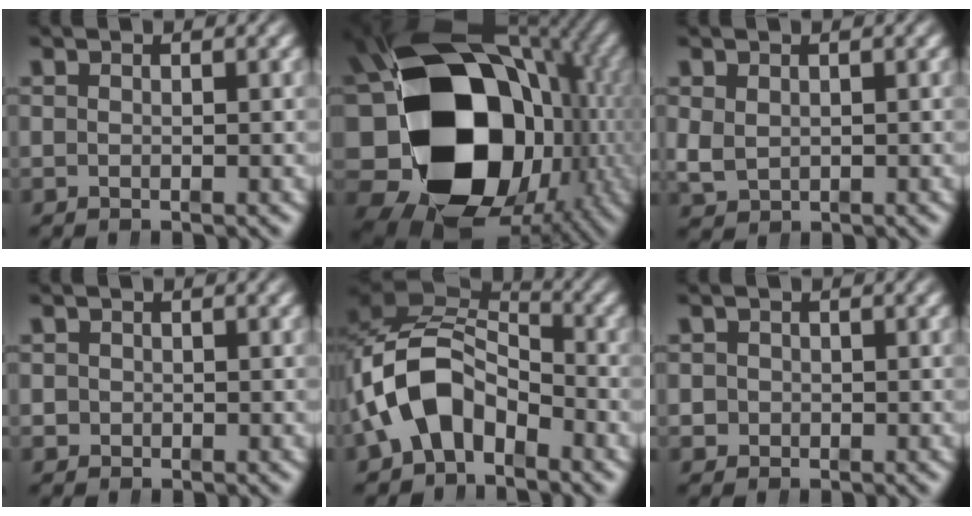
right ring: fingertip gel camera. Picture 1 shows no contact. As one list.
[{"total": 34.4, "force": [-3.5, 23.5, 24.9], "torque": [-0.391, -0.064, -0.044]}, {"total": 2.0, "force": [0.2, 1.8, 0.9], "torque": [-0.030, -0.015, 0.018]}, {"total": 1.3, "force": [-0.3, 1.2, 0.0], "torque": [-0.008, -0.006, -0.005]}, {"total": 8.9, "force": [-0.6, 6.7, 5.8], "torque": [-0.139, -0.019, -0.009]}, {"total": 2.0, "force": [-0.5, 1.9, 0.2], "torque": [-0.012, -0.008, -0.008]}]